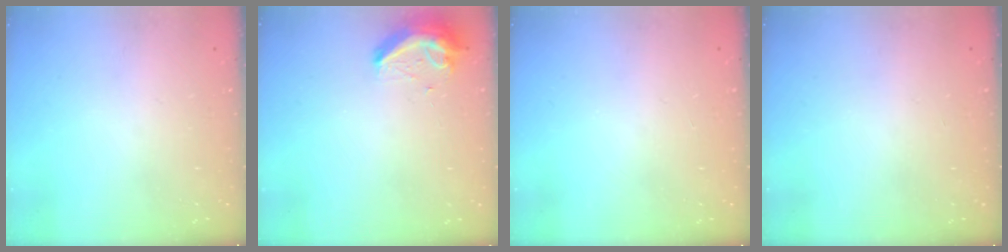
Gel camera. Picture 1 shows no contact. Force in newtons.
{"total": 9.5, "press": 9.5, "slide": 0.6}
{"total": 0.0}
{"total": 0.0}